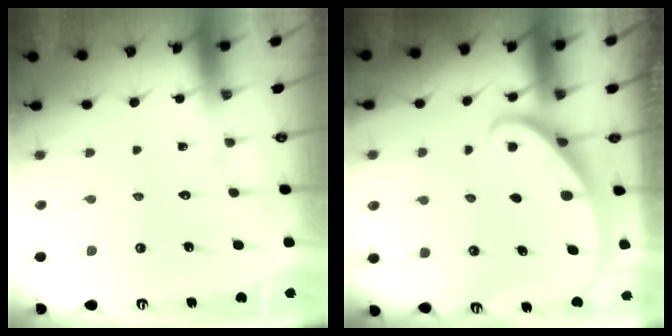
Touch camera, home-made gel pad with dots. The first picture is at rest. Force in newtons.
{"total": 1.9, "press": 1.9, "slide": 0.1}